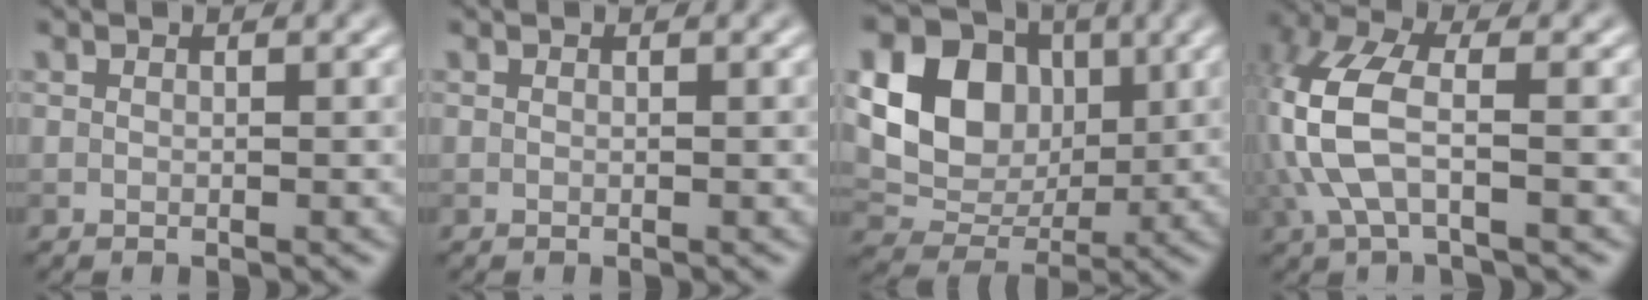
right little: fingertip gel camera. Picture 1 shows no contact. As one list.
[{"total": 0.0}, {"total": 11.6, "force": [2.4, 9.1, 6.7], "torque": [-0.123, 0.011, 0.031]}, {"total": 6.7, "force": [-0.9, 2.9, 6.0], "torque": [-0.156, 0.015, -0.022]}]